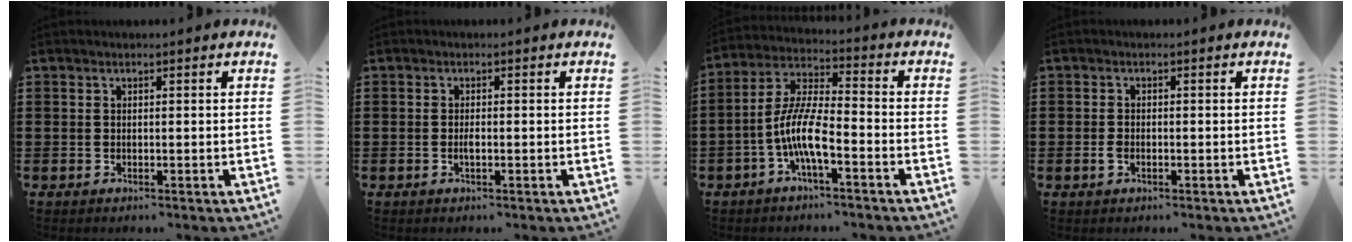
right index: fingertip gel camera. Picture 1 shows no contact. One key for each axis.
{"total": 1.1, "fx": -0.3, "fy": 0.4, "fz": 1.0, "tx": -0.021, "ty": -0.001, "tz": -0.004}
{"total": 9.0, "fx": -3.8, "fy": 2.3, "fz": 7.8, "tx": -0.178, "ty": -0.007, "tz": -0.076}
{"total": 1.4, "fx": -0.5, "fy": 0.8, "fz": 1.0, "tx": -0.028, "ty": -0.003, "tz": -0.011}